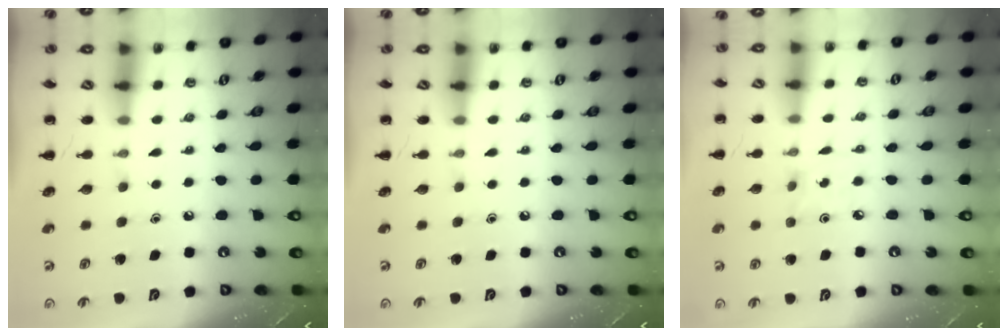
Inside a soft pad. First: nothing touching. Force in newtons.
{"total": 0.0}
{"total": 2.5, "press": 2.3, "slide": 0.9}